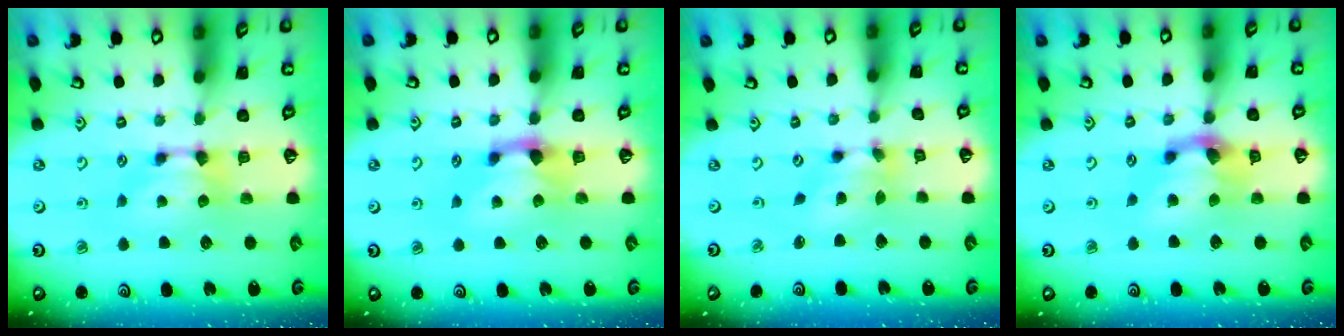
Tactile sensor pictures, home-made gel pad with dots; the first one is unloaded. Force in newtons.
{"total": 1.3, "press": 0.5, "slide": 1.2}
{"total": 4.3, "press": 3.9, "slide": 1.9}
{"total": 3.1, "press": 2.6, "slide": 1.8}